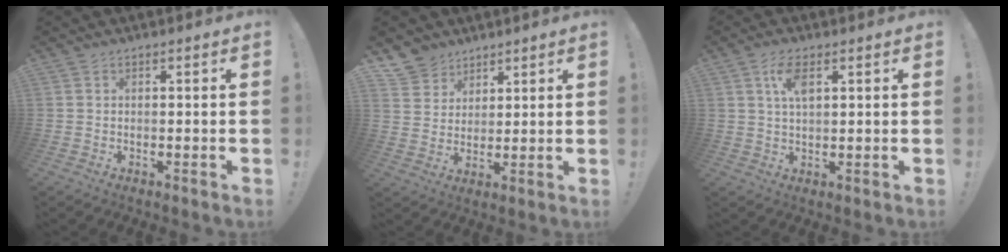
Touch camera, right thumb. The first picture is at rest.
{"total": 7.3, "force": [5.5, 4.7, 0.9], "torque": [-0.018, -0.044, 0.109]}
{"total": 6.9, "force": [2.7, 2.9, 5.7], "torque": [-0.100, 0.000, 0.045]}